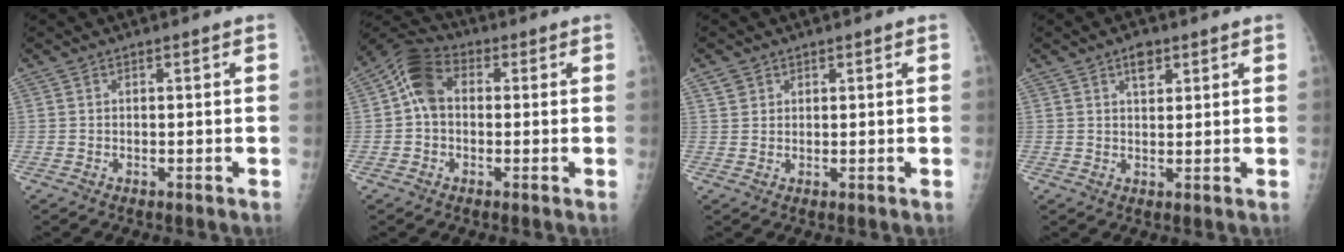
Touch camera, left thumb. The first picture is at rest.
{"total": 8.1, "force": [0.7, 5.9, 5.5], "torque": [-0.091, 0.025, -0.001]}
{"total": 2.1, "force": [1.2, 1.7, 0.3], "torque": [0.010, -0.006, 0.018]}
{"total": 3.4, "force": [2.0, 1.9, 2.1], "torque": [-0.020, -0.008, 0.031]}